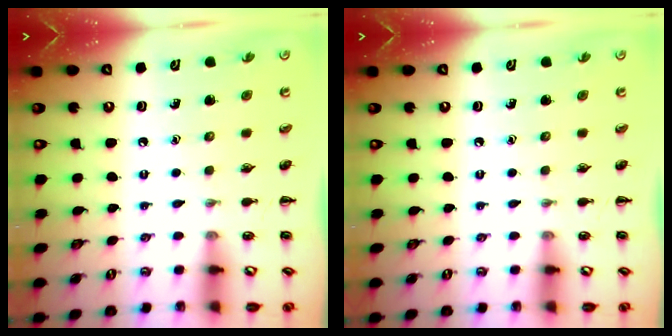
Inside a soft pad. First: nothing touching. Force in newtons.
{"total": 0.0}